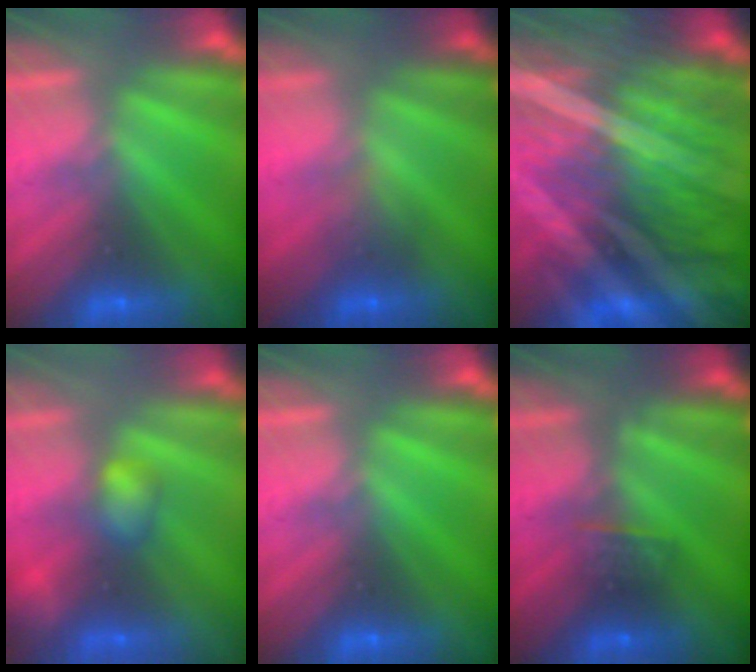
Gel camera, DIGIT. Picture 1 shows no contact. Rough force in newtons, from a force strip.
{"total": 1.4}
{"total": 8.6}
{"total": 2.9}
{"total": 0.0}
{"total": 2.6}